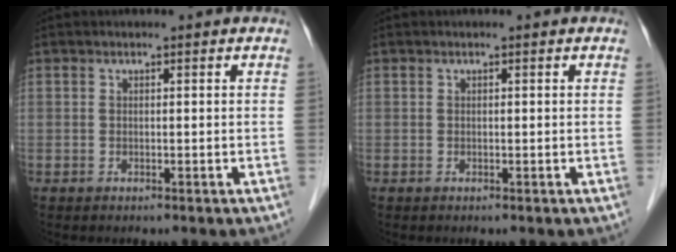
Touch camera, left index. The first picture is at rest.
{"total": 0.0}